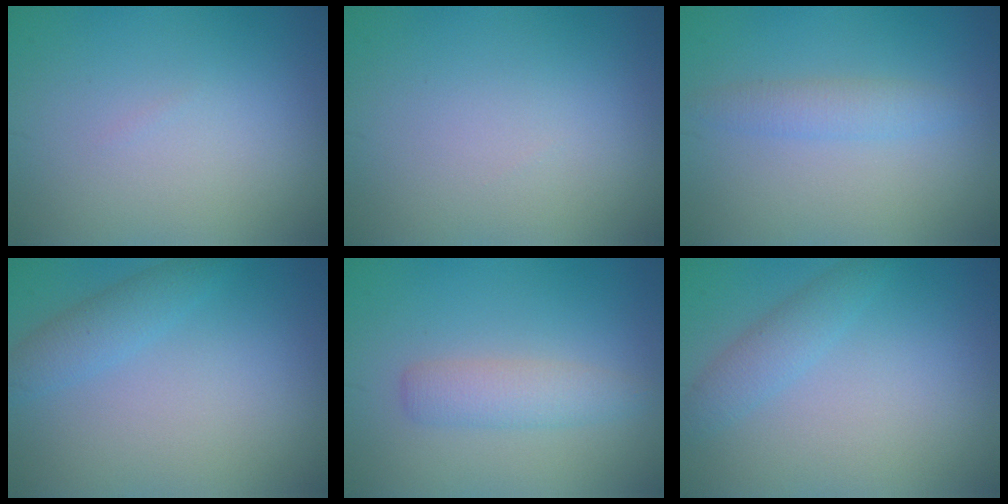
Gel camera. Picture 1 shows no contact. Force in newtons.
{"total": 0.0}
{"total": 1.9, "press": 1.9, "slide": 0.0}
{"total": 2.3, "press": 2.3, "slide": 0.1}
{"total": 2.5, "press": 2.5, "slide": 0.0}
{"total": 2.1, "press": 2.0, "slide": 0.2}